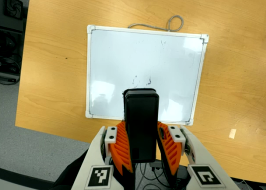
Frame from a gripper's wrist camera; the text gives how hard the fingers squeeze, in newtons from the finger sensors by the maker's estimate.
{"total": 10.2, "left": 9.0, "right": 11.3}